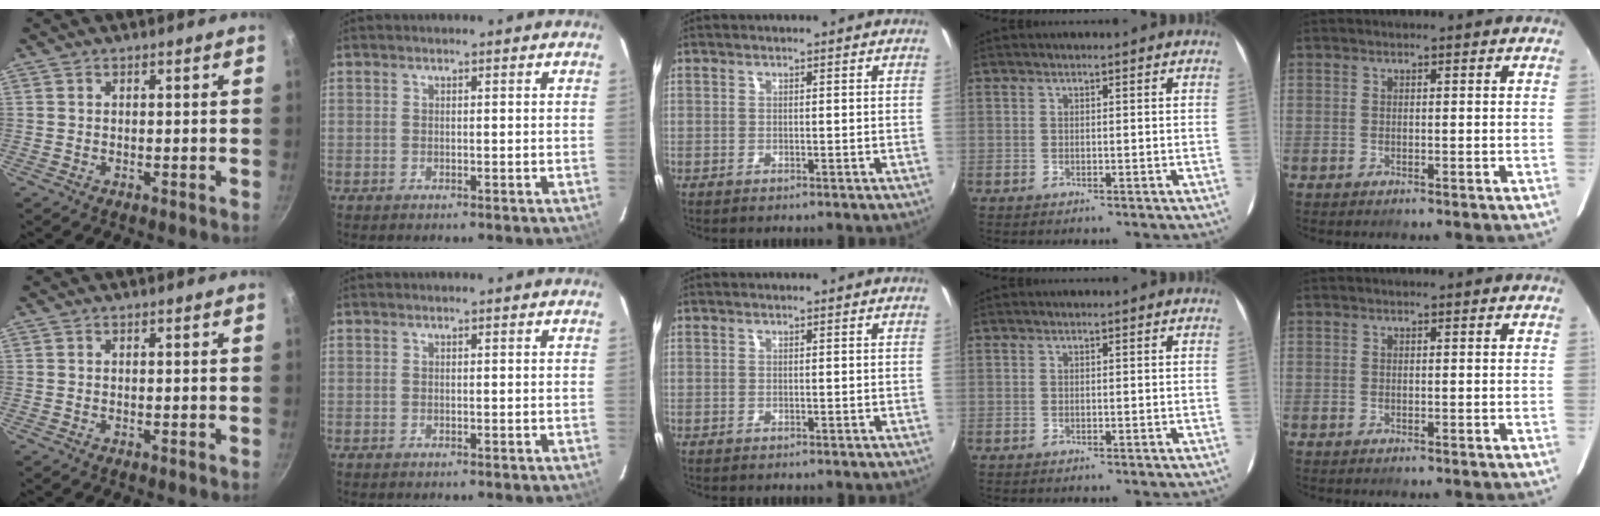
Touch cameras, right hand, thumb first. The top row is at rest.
{}